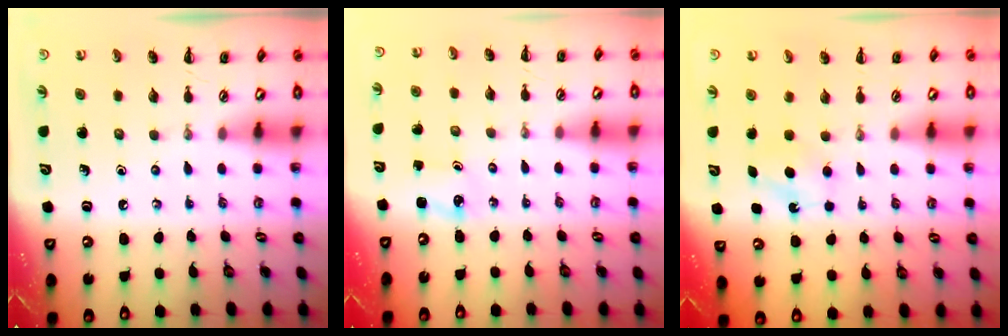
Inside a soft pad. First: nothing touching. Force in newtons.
{"total": 1.4, "press": 1.4, "slide": 0.3}
{"total": 5.7, "press": 5.5, "slide": 1.5}